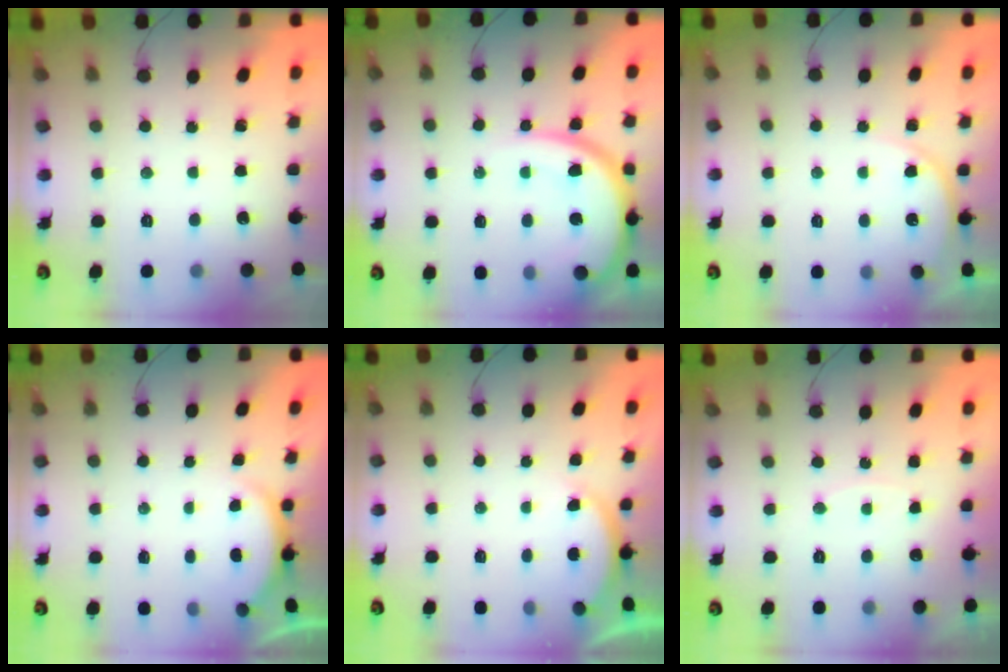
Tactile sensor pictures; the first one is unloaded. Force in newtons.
{"total": 13.9, "press": 13.8, "slide": 1.5}
{"total": 4.7, "press": 4.6, "slide": 0.6}
{"total": 2.2, "press": 2.2, "slide": 0.6}
{"total": 2.6, "press": 2.5, "slide": 0.7}
{"total": 4.4, "press": 4.4, "slide": 0.5}